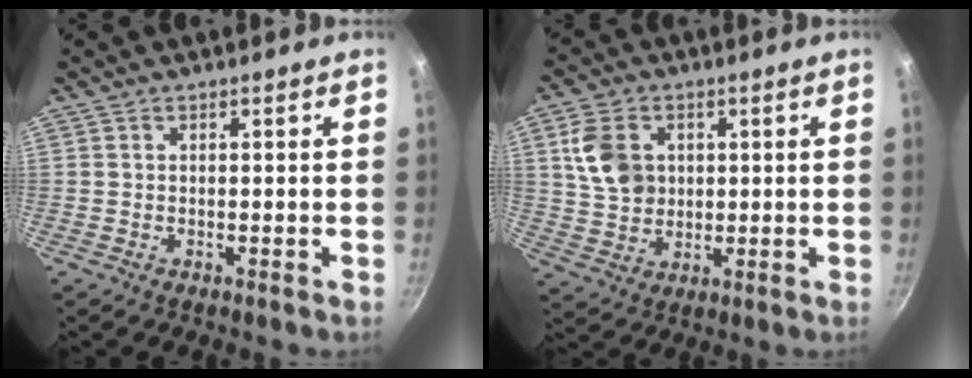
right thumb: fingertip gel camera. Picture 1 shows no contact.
{"total": 9.7, "force": [2.4, 7.6, 5.6], "torque": [-0.086, -0.006, 0.047]}